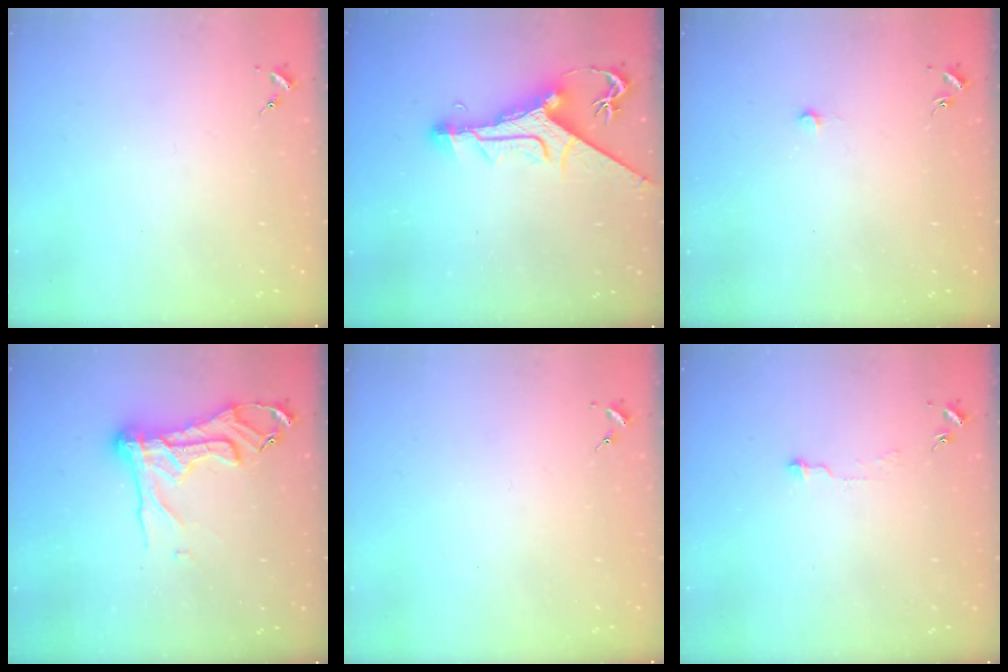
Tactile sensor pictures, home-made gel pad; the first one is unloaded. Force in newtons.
{"total": 12.6, "press": 12.5, "slide": 1.4}
{"total": 5.9, "press": 5.9, "slide": 0.4}
{"total": 16.8, "press": 16.7, "slide": 1.6}
{"total": 0.0}
{"total": 4.4, "press": 4.4, "slide": 0.2}